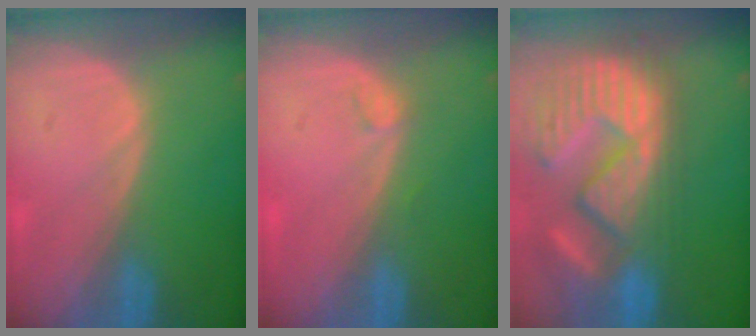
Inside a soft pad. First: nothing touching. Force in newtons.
{"total": 1.0, "press": 0.9, "slide": 0.3}
{"total": 14.9, "press": 12.4, "slide": 8.2}